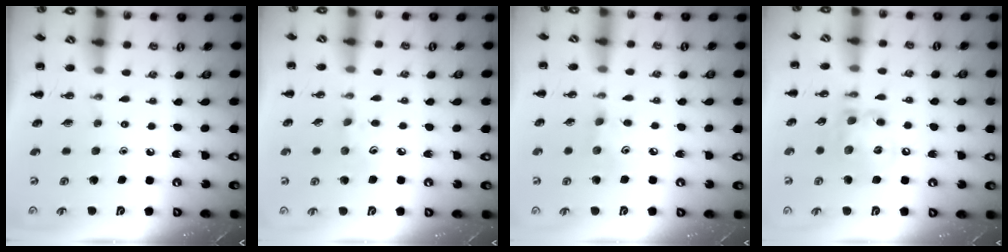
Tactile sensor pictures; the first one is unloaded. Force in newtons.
{"total": 7.1, "press": 6.9, "slide": 1.6}
{"total": 4.5, "press": 4.3, "slide": 1.2}
{"total": 13.2, "press": 13.1, "slide": 1.3}